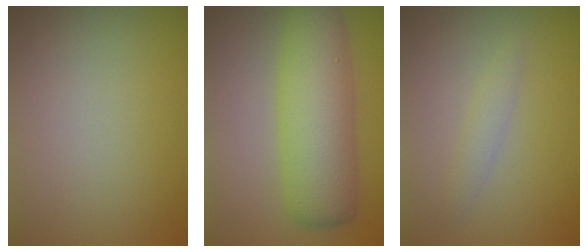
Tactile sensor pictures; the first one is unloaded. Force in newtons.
{"total": 7.2, "press": 7.2, "slide": 0.2}
{"total": 1.3, "press": 1.3, "slide": 0.0}